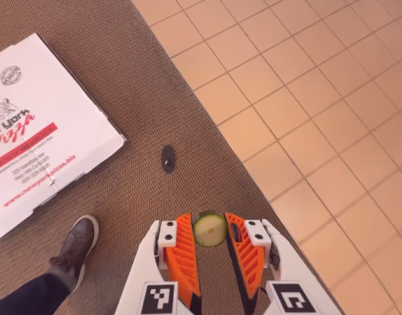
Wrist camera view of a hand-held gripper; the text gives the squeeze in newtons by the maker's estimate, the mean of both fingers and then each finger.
{"total": 6.1, "left": 5.8, "right": 6.4}